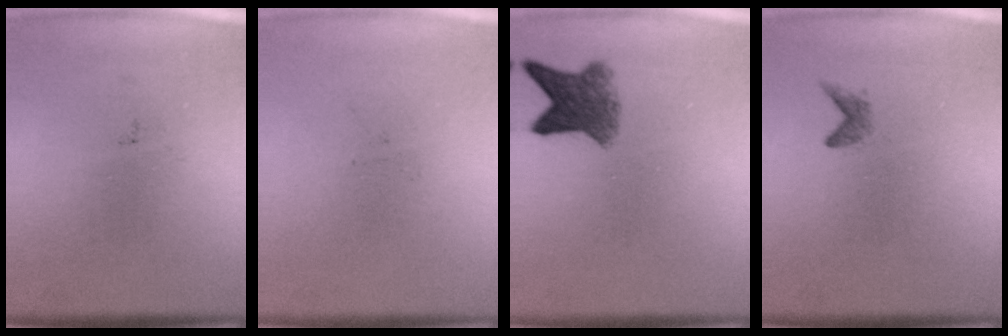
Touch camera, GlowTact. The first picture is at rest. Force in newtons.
{"total": 0.0}
{"total": 5.3}
{"total": 0.9}